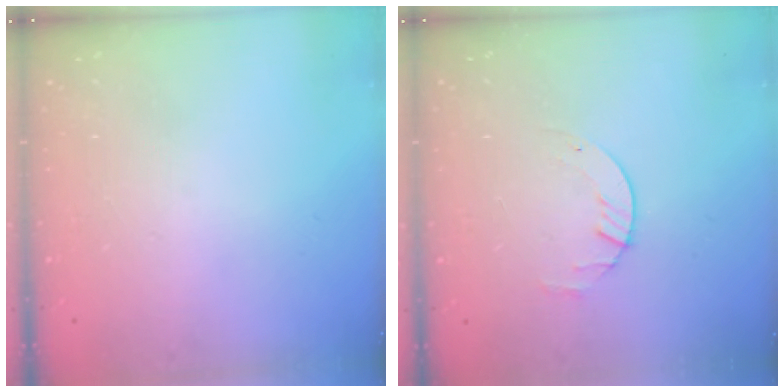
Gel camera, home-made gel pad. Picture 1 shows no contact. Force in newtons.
{"total": 1.4, "press": 1.4, "slide": 0.2}